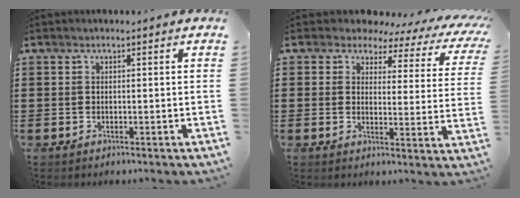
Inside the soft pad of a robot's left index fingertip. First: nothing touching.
{"total": 3.4, "force": [2.5, 2.1, 1.1], "torque": [-0.033, -0.014, 0.036]}